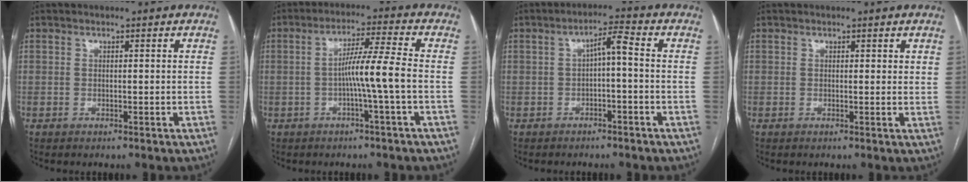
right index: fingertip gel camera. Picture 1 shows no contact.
{"total": 6.9, "force": [-1.5, -1.4, 6.6], "torque": [-0.115, 0.010, -0.026]}
{"total": 3.6, "force": [-0.5, 0.5, 3.5], "torque": [-0.058, 0.017, -0.007]}
{"total": 1.0, "force": [0.7, 0.5, 0.5], "torque": [0.001, -0.002, 0.005]}